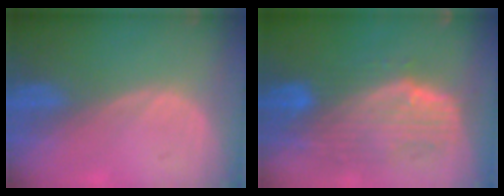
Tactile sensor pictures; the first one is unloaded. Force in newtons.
{"total": 10.6, "press": 9.0, "slide": 5.5}